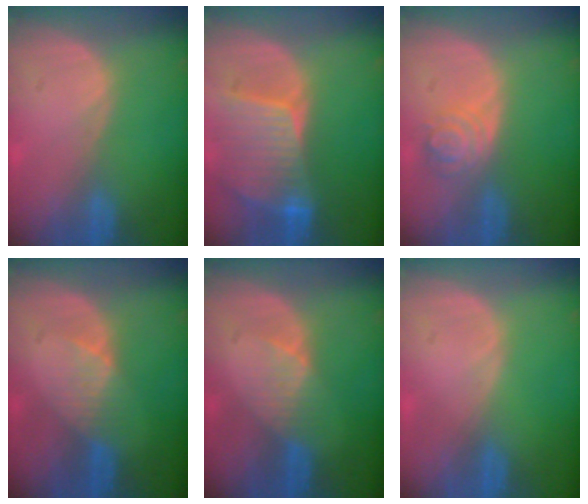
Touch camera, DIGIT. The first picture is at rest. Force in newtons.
{"total": 8.8, "press": 7.8, "slide": 4.1}
{"total": 4.0, "press": 4.0, "slide": 0.5}
{"total": 3.1, "press": 3.1, "slide": 0.3}
{"total": 3.1, "press": 3.1, "slide": 0.3}
{"total": 0.0}